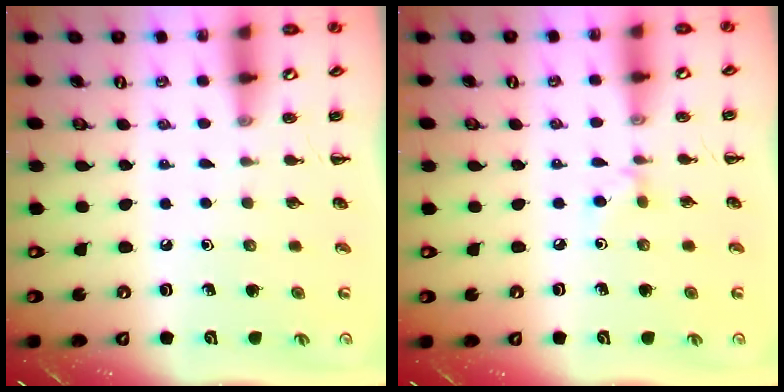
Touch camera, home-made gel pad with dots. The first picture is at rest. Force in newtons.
{"total": 4.5, "press": 4.2, "slide": 1.6}